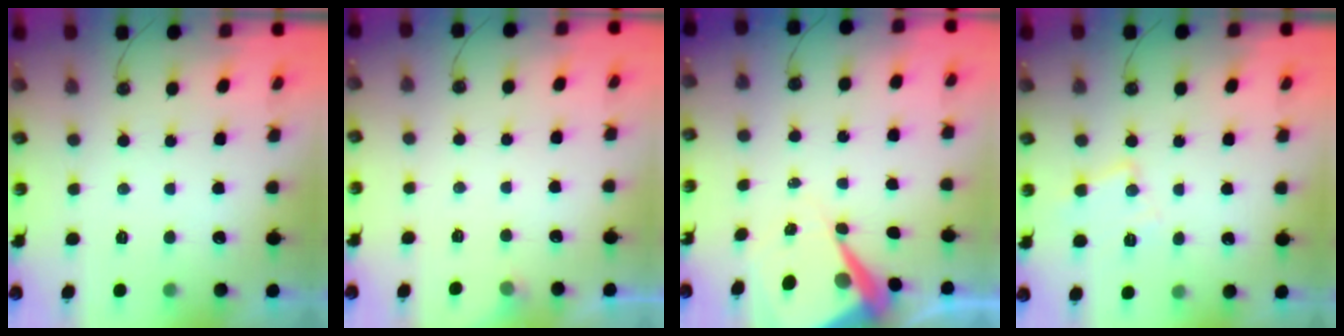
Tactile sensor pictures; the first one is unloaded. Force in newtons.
{"total": 2.6, "press": 2.5, "slide": 0.5}
{"total": 8.5, "press": 8.5, "slide": 0.7}
{"total": 8.3, "press": 8.3, "slide": 0.6}